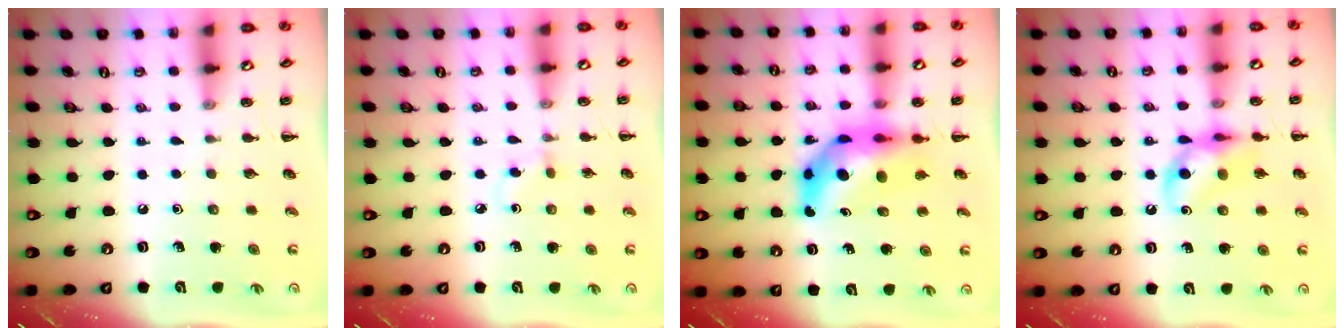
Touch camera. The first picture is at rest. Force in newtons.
{"total": 2.2, "press": 1.9, "slide": 1.1}
{"total": 9.6, "press": 9.0, "slide": 3.2}
{"total": 12.9, "press": 12.7, "slide": 1.9}